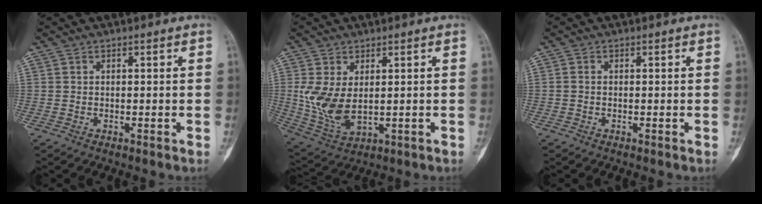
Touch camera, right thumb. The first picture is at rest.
{"total": 9.4, "force": [0.6, 5.3, 7.7], "torque": [-0.154, -0.010, 0.030]}
{"total": 0.6, "force": [-0.2, 0.4, 0.4], "torque": [-0.002, 0.002, -0.006]}